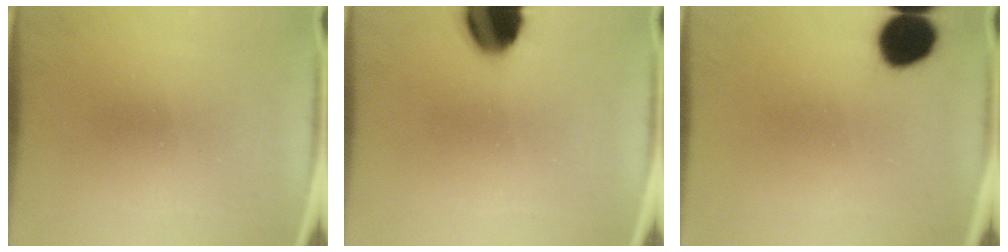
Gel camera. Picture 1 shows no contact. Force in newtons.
{"total": 14.1}
{"total": 10.3}